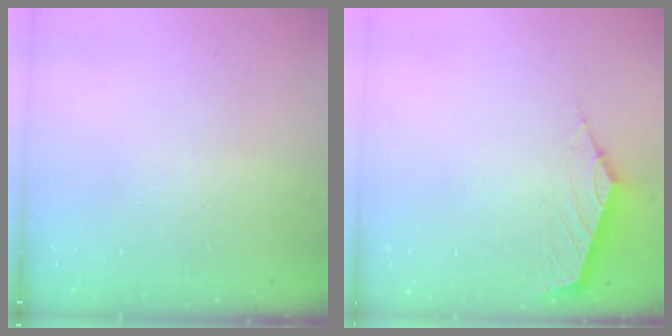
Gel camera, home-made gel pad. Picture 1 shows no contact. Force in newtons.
{"total": 2.5, "press": 2.5, "slide": 0.6}